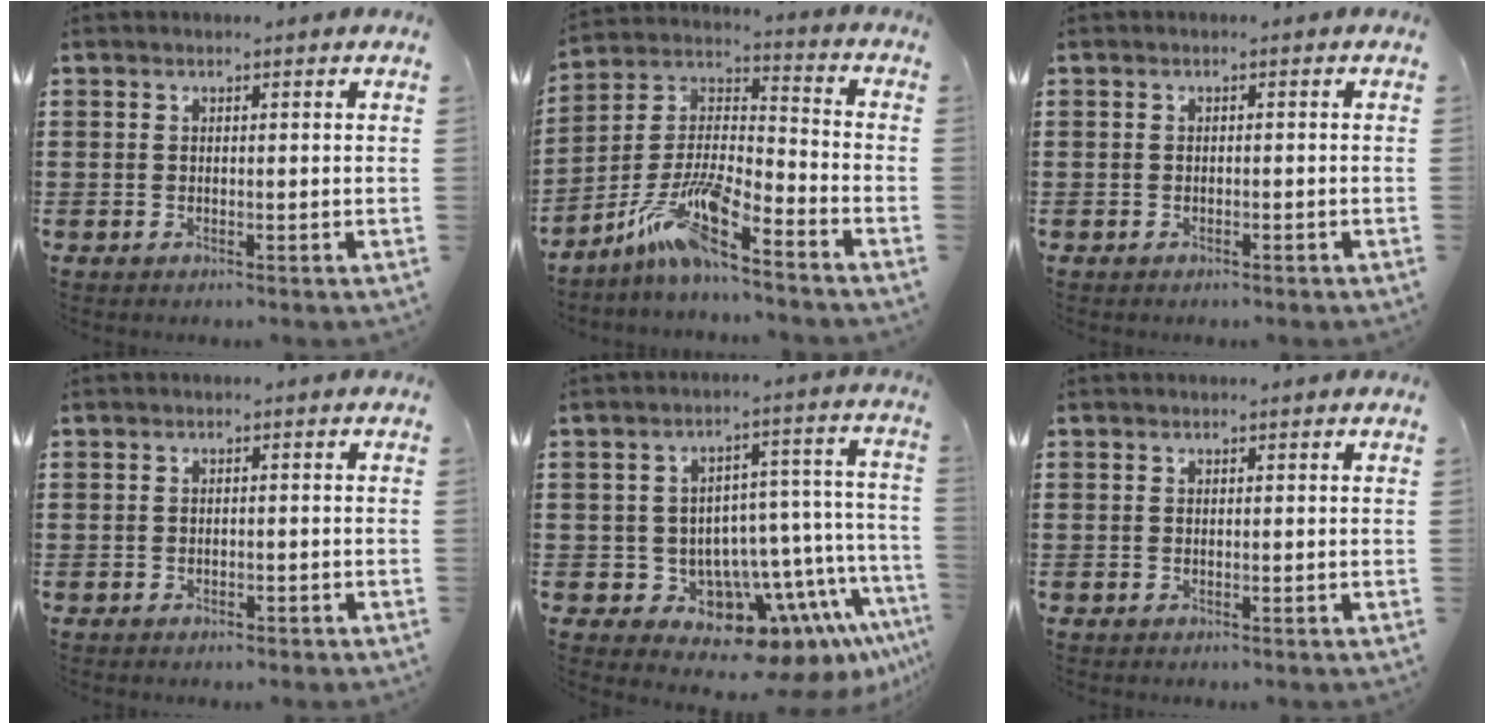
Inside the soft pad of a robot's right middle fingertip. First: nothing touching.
{"total": 11.0, "force": [-8.0, 1.7, 7.4], "torque": [-0.172, -0.008, -0.164]}
{"total": 0.6, "force": [-0.5, 0.1, 0.2], "torque": [-0.006, -0.003, -0.009]}
{"total": 0.9, "force": [-0.8, 0.3, 0.1], "torque": [-0.006, -0.001, -0.017]}
{"total": 7.6, "force": [-4.9, 5.4, 2.3], "torque": [-0.052, -0.015, -0.080]}
{"total": 0.0}